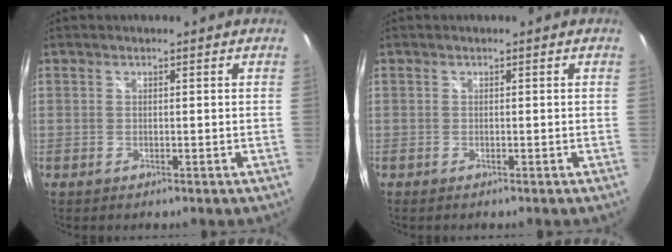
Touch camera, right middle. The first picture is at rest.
{"total": 0.0}